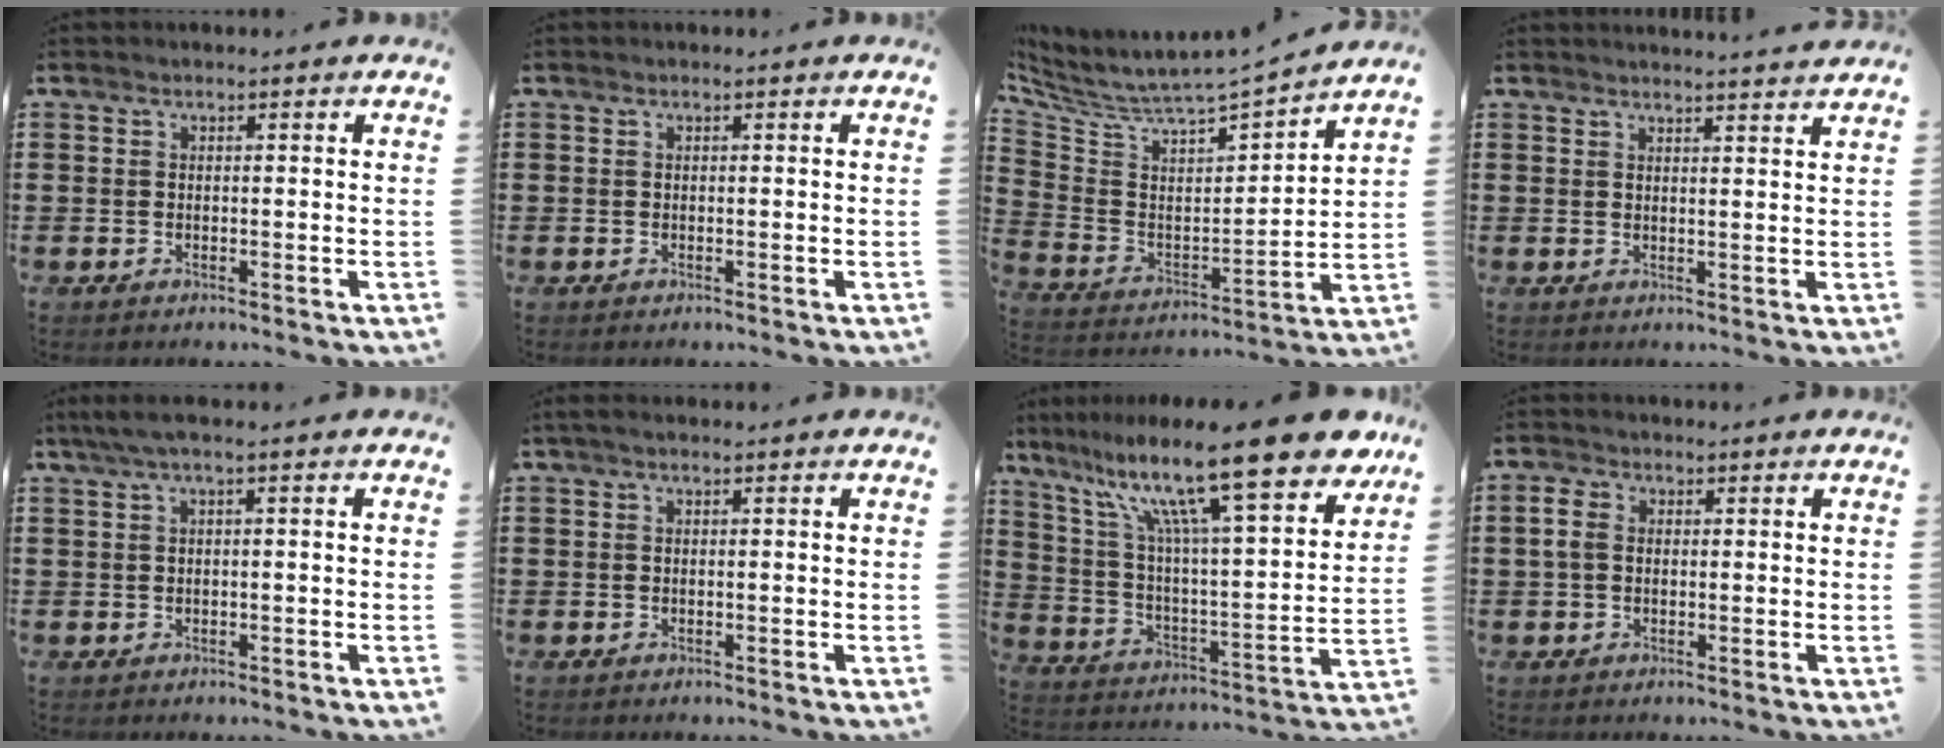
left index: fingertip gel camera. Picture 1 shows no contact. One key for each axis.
{"total": 0.0}
{"total": 4.4, "fx": 4.1, "fy": 0.6, "fz": 1.5, "tx": -0.057, "ty": -0.052, "tz": 0.060}
{"total": 2.4, "fx": 2.3, "fy": -0.5, "fz": 0.3, "tx": -0.011, "ty": -0.009, "tz": 0.044}
{"total": 2.1, "fx": -0.4, "fy": 0.2, "fz": 2.0, "tx": -0.041, "ty": -0.004, "tz": -0.011}
{"total": 0.7, "fx": -0.2, "fy": 0.2, "fz": 0.6, "tx": -0.011, "ty": -0.001, "tz": -0.004}
{"total": 17.3, "fx": 12.6, "fy": 1.7, "fz": 11.8, "tx": -0.235, "ty": -0.074, "tz": 0.202}
{"total": 2.8, "fx": 0.2, "fy": 1.9, "fz": 2.1, "tx": -0.052, "ty": 0.006, "tz": 0.001}